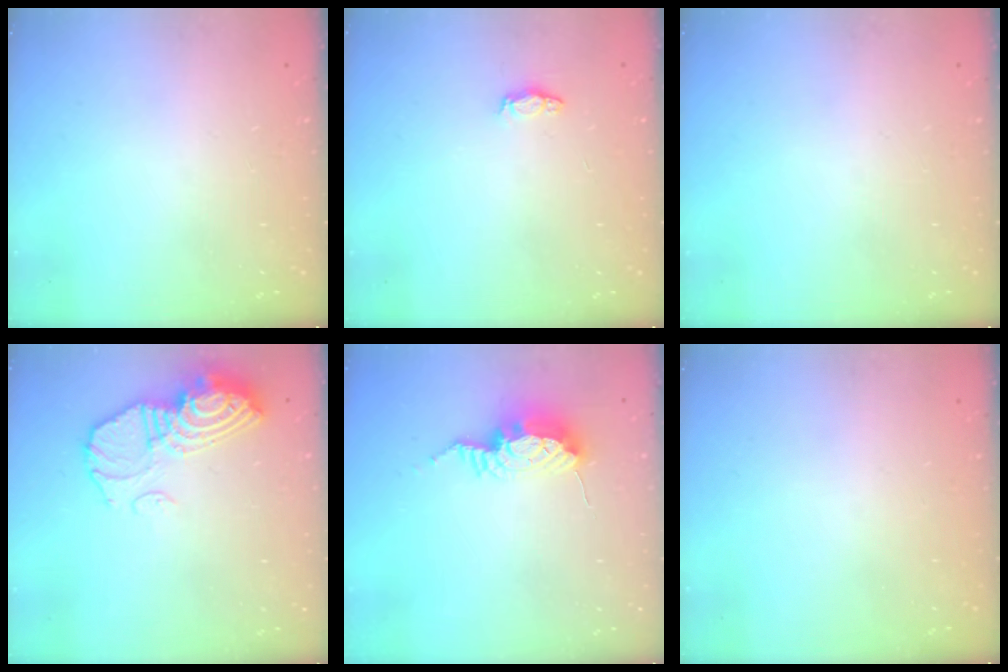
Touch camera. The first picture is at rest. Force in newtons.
{"total": 3.0, "press": 2.9, "slide": 0.4}
{"total": 0.0}
{"total": 14.3, "press": 14.2, "slide": 1.4}
{"total": 9.9, "press": 9.8, "slide": 1.1}
{"total": 0.0}